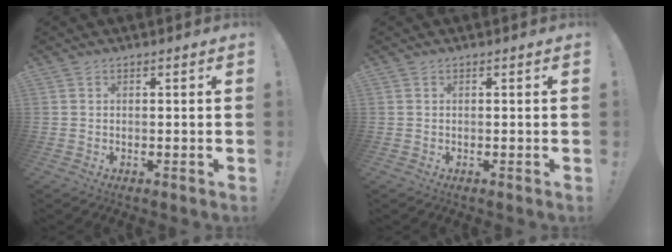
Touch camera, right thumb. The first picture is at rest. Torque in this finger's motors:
{"motor_torque": [0.00, 0.00, 0.00, 0.00, 0.00]}